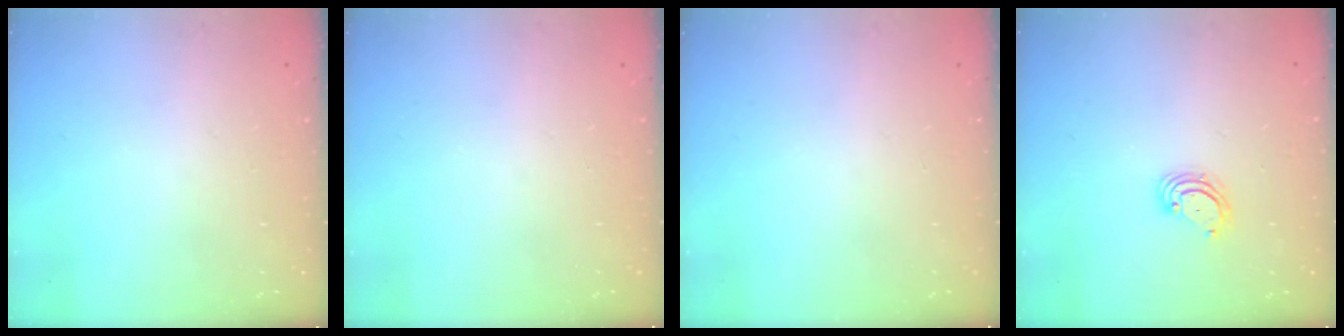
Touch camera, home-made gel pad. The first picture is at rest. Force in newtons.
{"total": 0.0}
{"total": 0.0}
{"total": 3.3, "press": 3.3, "slide": 0.3}